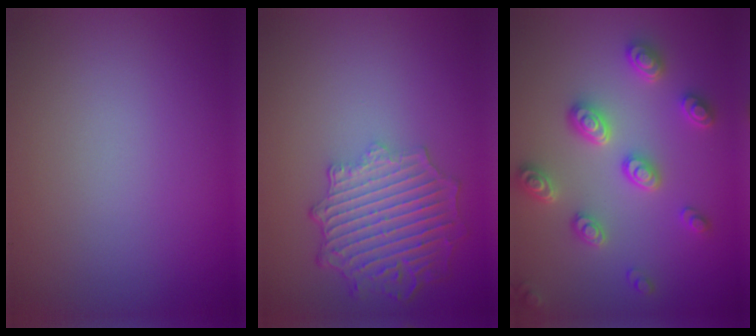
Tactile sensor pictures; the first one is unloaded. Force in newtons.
{"total": 6.5, "press": 5.0, "slide": 4.1}
{"total": 3.8, "press": 3.7, "slide": 1.0}